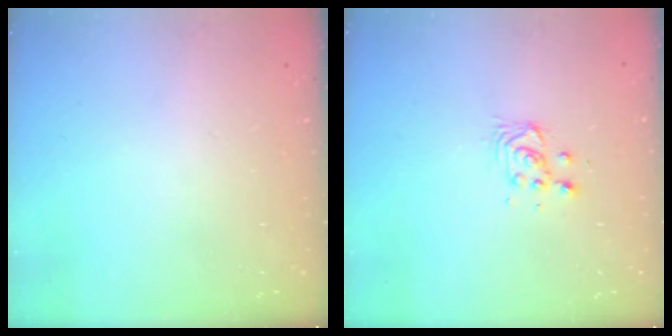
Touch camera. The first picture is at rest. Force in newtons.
{"total": 3.4, "press": 3.4, "slide": 0.4}